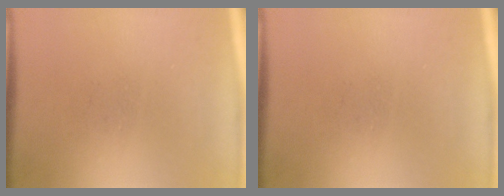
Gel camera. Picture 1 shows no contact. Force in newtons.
{"total": 0.0}